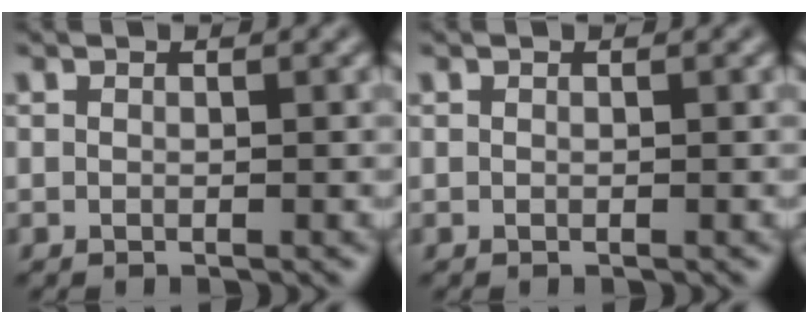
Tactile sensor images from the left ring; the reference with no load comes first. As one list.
[{"total": 0.0}]